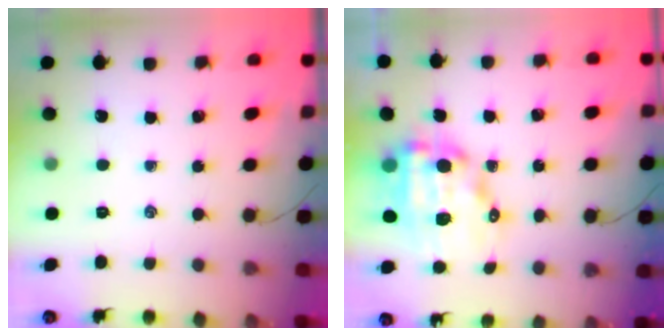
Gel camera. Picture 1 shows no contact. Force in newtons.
{"total": 12.3, "press": 11.9, "slide": 3.0}